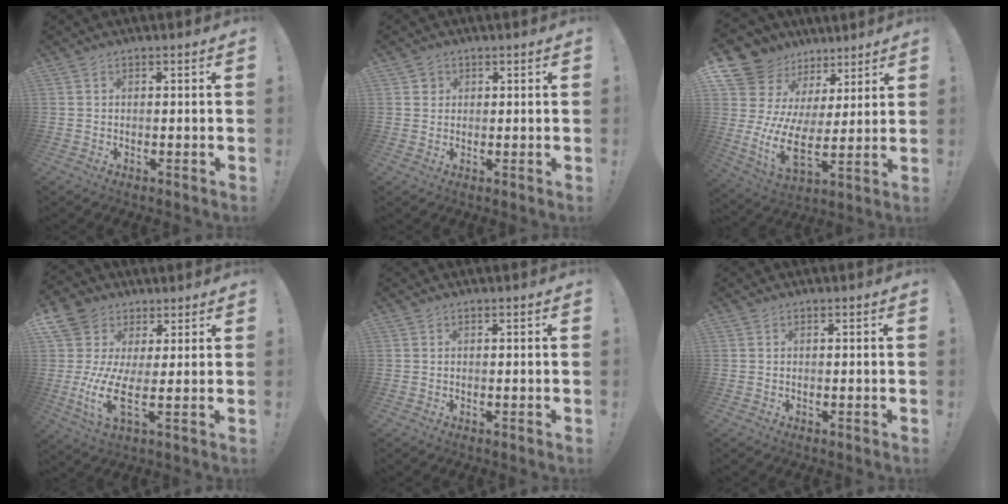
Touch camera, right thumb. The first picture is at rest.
{"total": 2.1, "force": [0.9, 1.9, 0.3], "torque": [0.005, -0.004, 0.014]}
{"total": 13.0, "force": [3.8, 9.4, 8.1], "torque": [-0.181, -0.053, 0.070]}
{"total": 12.3, "force": [2.1, 6.8, 10.1], "torque": [-0.220, -0.042, 0.035]}
{"total": 0.0}
{"total": 0.0}